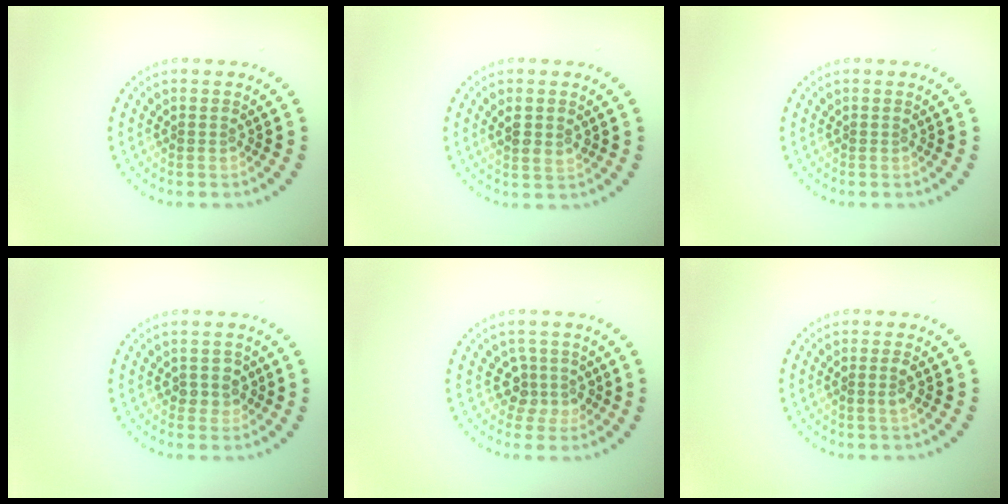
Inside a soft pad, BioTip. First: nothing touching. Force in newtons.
{"total": 1.8, "press": 1.7, "slide": 0.5}
{"total": 0.0}
{"total": 1.8, "press": 1.7, "slide": 0.8}
{"total": 2.4, "press": 1.9, "slide": 1.5}
{"total": 1.2, "press": 1.1, "slide": 0.4}